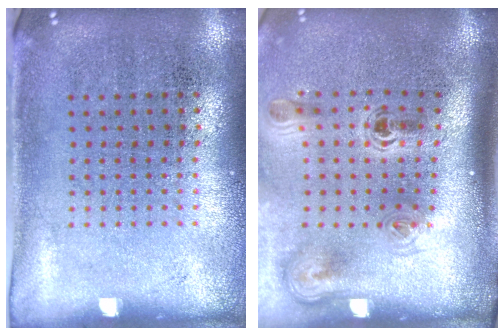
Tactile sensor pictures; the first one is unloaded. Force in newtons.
{"total": 2.4, "press": 1.6, "slide": 1.8}